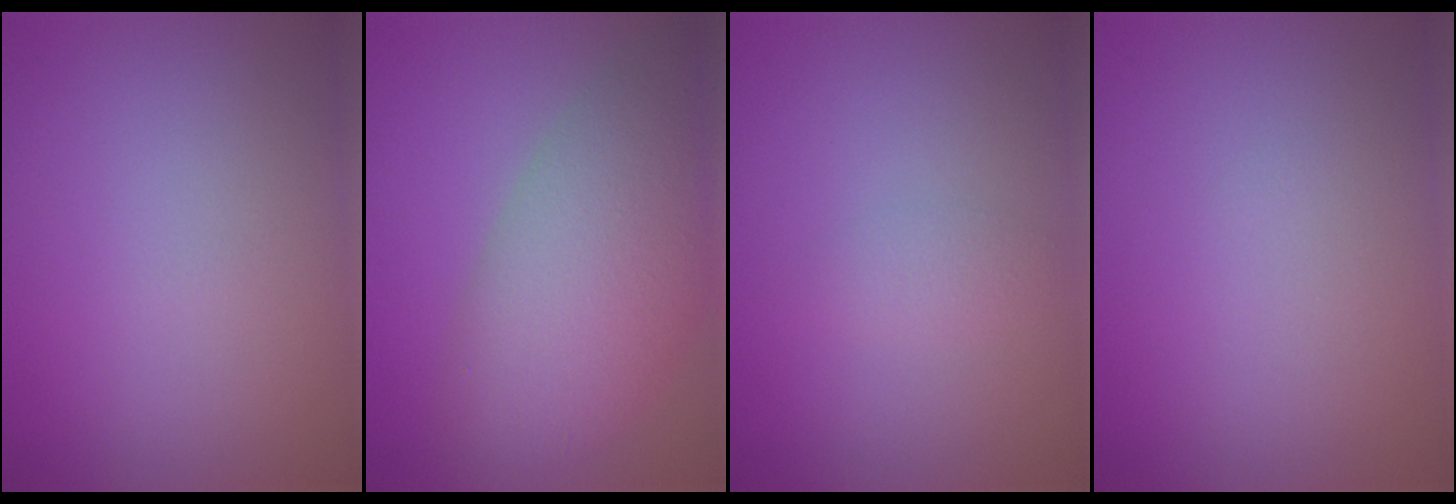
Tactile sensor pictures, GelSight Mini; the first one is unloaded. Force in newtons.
{"total": 8.9, "press": 8.8, "slide": 0.7}
{"total": 1.2, "press": 1.2, "slide": 0.0}
{"total": 0.0}